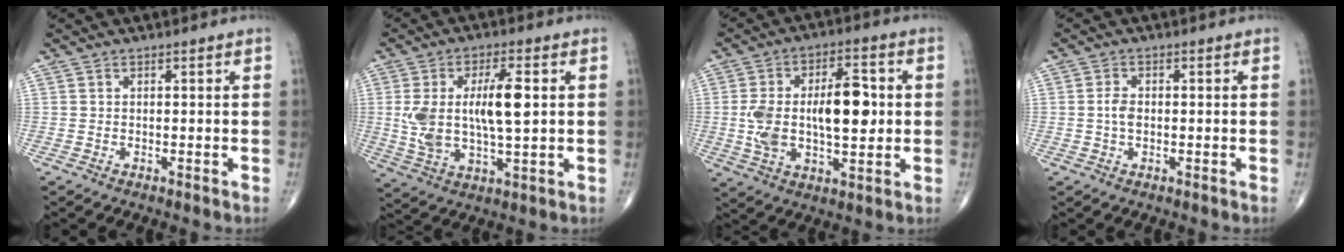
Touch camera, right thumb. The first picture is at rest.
{"total": 13.6, "force": [1.9, 5.4, 12.4], "torque": [-0.237, 0.001, 0.039]}
{"total": 16.1, "force": [0.7, 7.8, 14.1], "torque": [-0.238, 0.016, 0.017]}
{"total": 2.5, "force": [-0.1, 1.6, 1.9], "torque": [-0.035, 0.004, -0.005]}